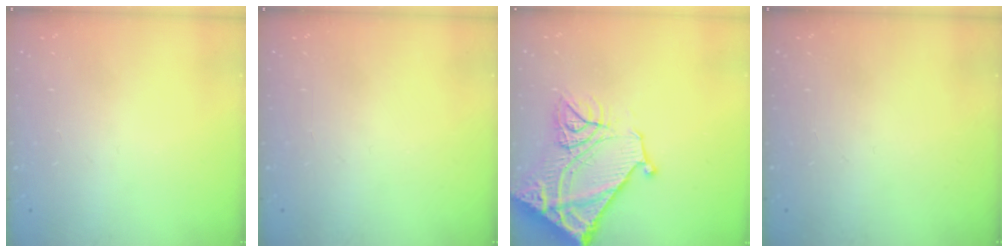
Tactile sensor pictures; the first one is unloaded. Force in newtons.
{"total": 0.0}
{"total": 22.0, "press": 21.8, "slide": 2.5}
{"total": 0.0}